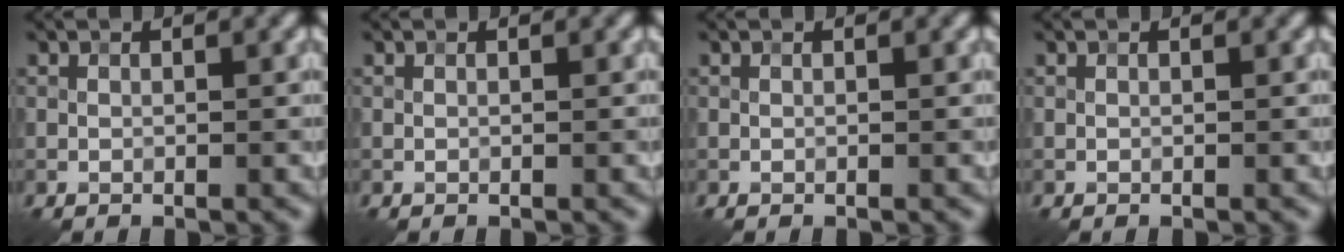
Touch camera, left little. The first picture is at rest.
{"total": 0.0}
{"total": 0.0}
{"total": 0.0}